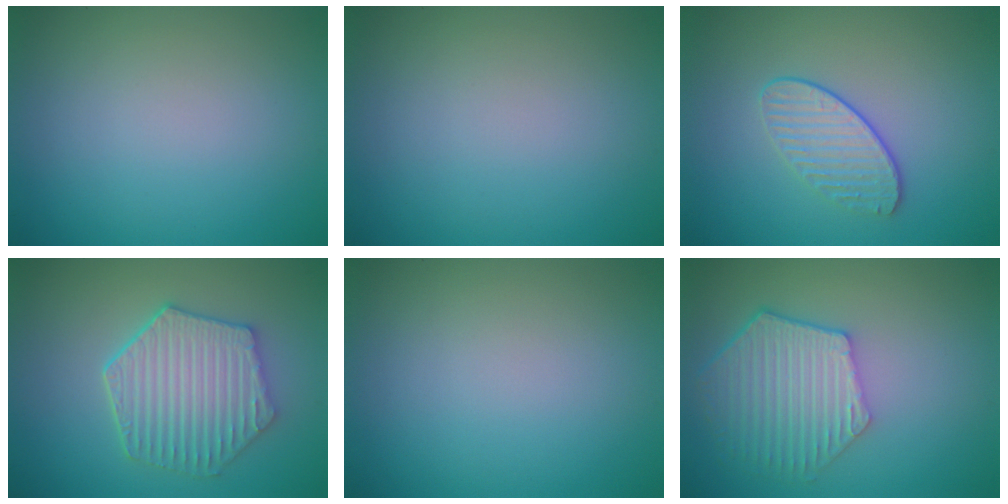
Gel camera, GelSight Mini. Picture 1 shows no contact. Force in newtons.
{"total": 0.0}
{"total": 2.2, "press": 1.8, "slide": 1.2}
{"total": 6.1, "press": 4.9, "slide": 3.7}
{"total": 0.0}
{"total": 5.8, "press": 4.6, "slide": 3.5}